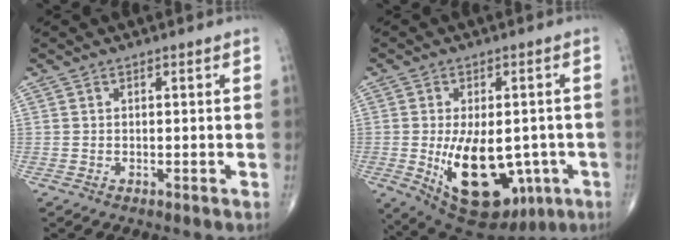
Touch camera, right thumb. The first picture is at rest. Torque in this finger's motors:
{"motor_torque": [2.37, 2.64, 1.75, 0.08, 0.45]}